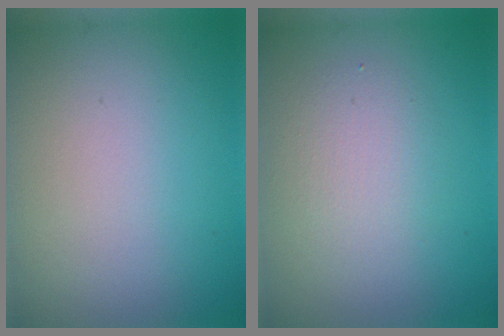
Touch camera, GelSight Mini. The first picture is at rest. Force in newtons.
{"total": 2.7, "press": 2.7, "slide": 0.3}